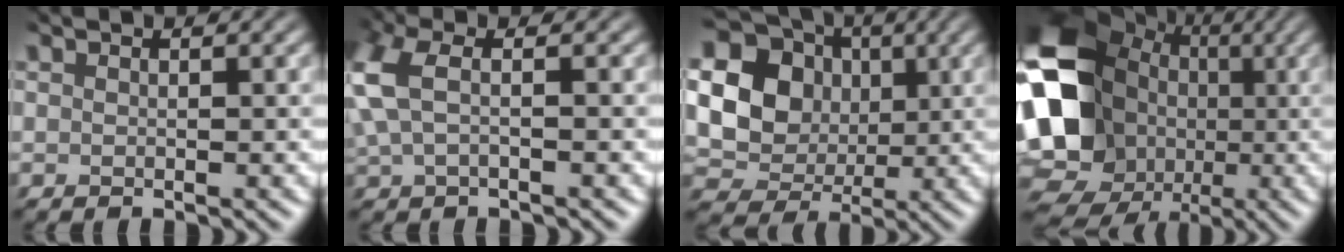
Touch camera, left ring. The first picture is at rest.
{"total": 3.6, "force": [0.0, 1.7, 3.2], "torque": [-0.095, 0.006, 0.005]}
{"total": 15.4, "force": [2.1, 13.8, 6.6], "torque": [-0.167, 0.017, 0.024]}
{"total": 16.3, "force": [-1.8, 14.1, 8.0], "torque": [-0.165, -0.011, -0.041]}